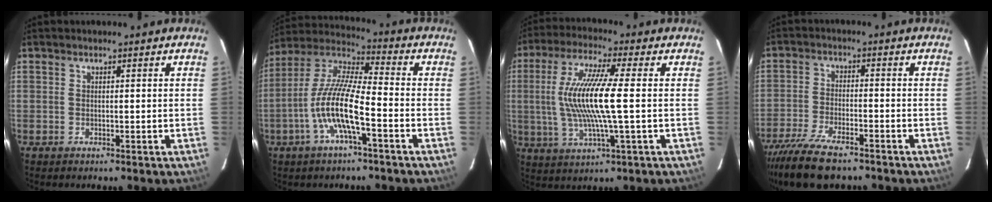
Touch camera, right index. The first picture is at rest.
{"total": 12.9, "force": [-4.8, 2.4, 11.8], "torque": [-0.237, 0.000, -0.096]}
{"total": 13.9, "force": [0.0, 0.9, 13.8], "torque": [-0.268, -0.004, 0.002]}
{"total": 11.8, "force": [-9.4, 3.3, 6.2], "torque": [-0.150, -0.031, -0.172]}